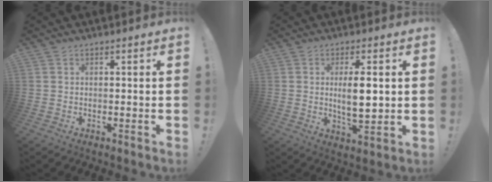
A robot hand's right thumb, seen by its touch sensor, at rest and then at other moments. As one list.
[{"total": 8.4, "force": [1.3, 2.7, 7.9], "torque": [-0.128, -0.014, 0.013]}]